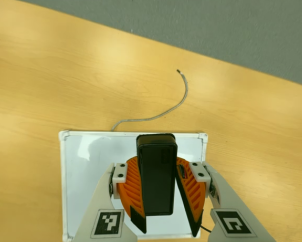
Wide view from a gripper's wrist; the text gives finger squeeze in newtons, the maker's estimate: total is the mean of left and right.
{"total": 9.5, "left": 9.6, "right": 9.4}